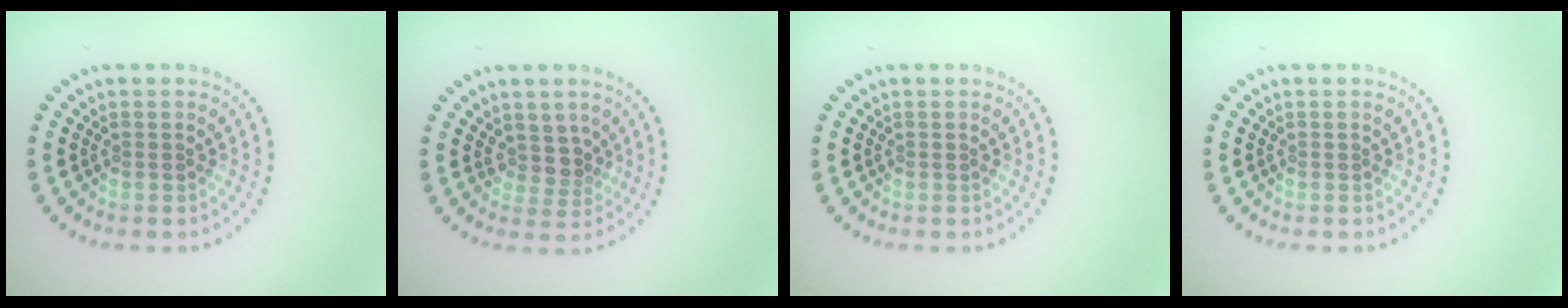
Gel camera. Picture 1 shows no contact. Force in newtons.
{"total": 2.2, "press": 1.6, "slide": 1.5}
{"total": 0.0}
{"total": 0.0}